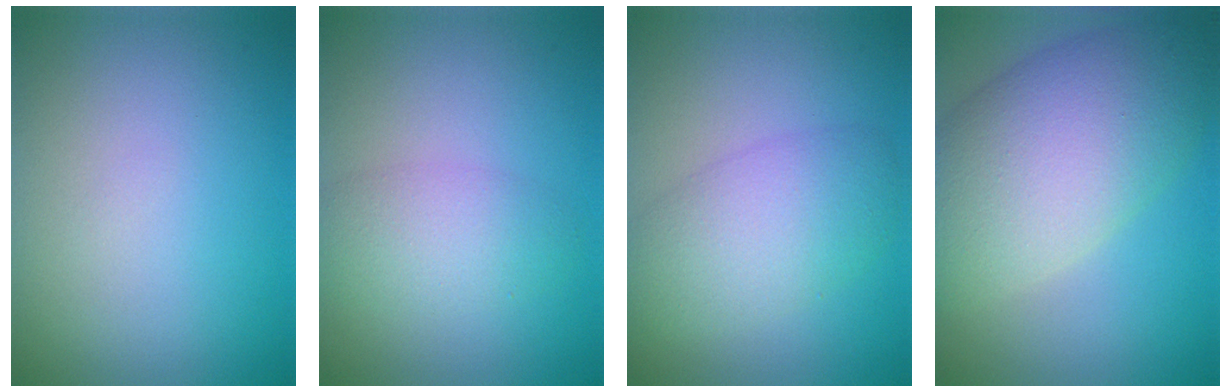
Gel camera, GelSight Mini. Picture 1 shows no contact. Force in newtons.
{"total": 3.3, "press": 3.3, "slide": 0.1}
{"total": 5.2, "press": 5.2, "slide": 0.4}
{"total": 10.1, "press": 10.1, "slide": 0.3}